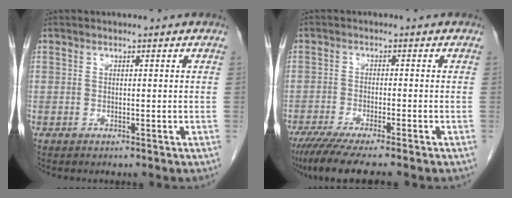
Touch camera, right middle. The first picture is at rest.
{"total": 8.8, "force": [-7.0, 0.2, 5.3], "torque": [-0.079, -0.022, -0.112]}